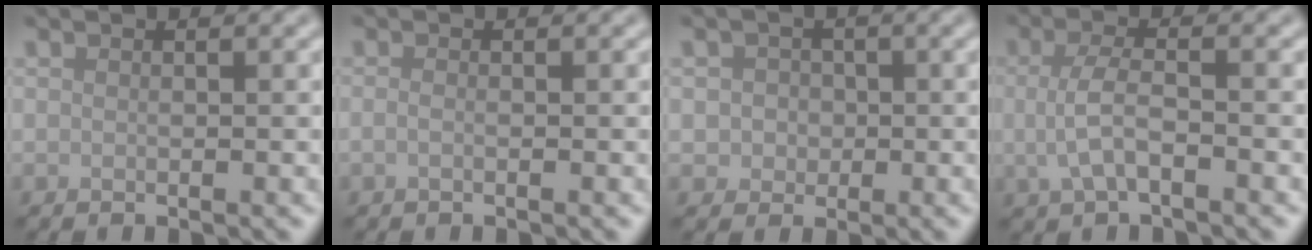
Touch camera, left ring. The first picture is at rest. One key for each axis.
{"total": 0.7, "fx": -0.2, "fy": 0.3, "fz": 0.6, "tx": -0.015, "ty": -0.003, "tz": -0.006}
{"total": 2.3, "fx": 0.1, "fy": 2.1, "fz": 0.8, "tx": 0.000, "ty": 0.002, "tz": -0.006}
{"total": 3.4, "fx": -0.6, "fy": 1.4, "fz": 3.0, "tx": -0.068, "ty": -0.003, "tz": -0.013}